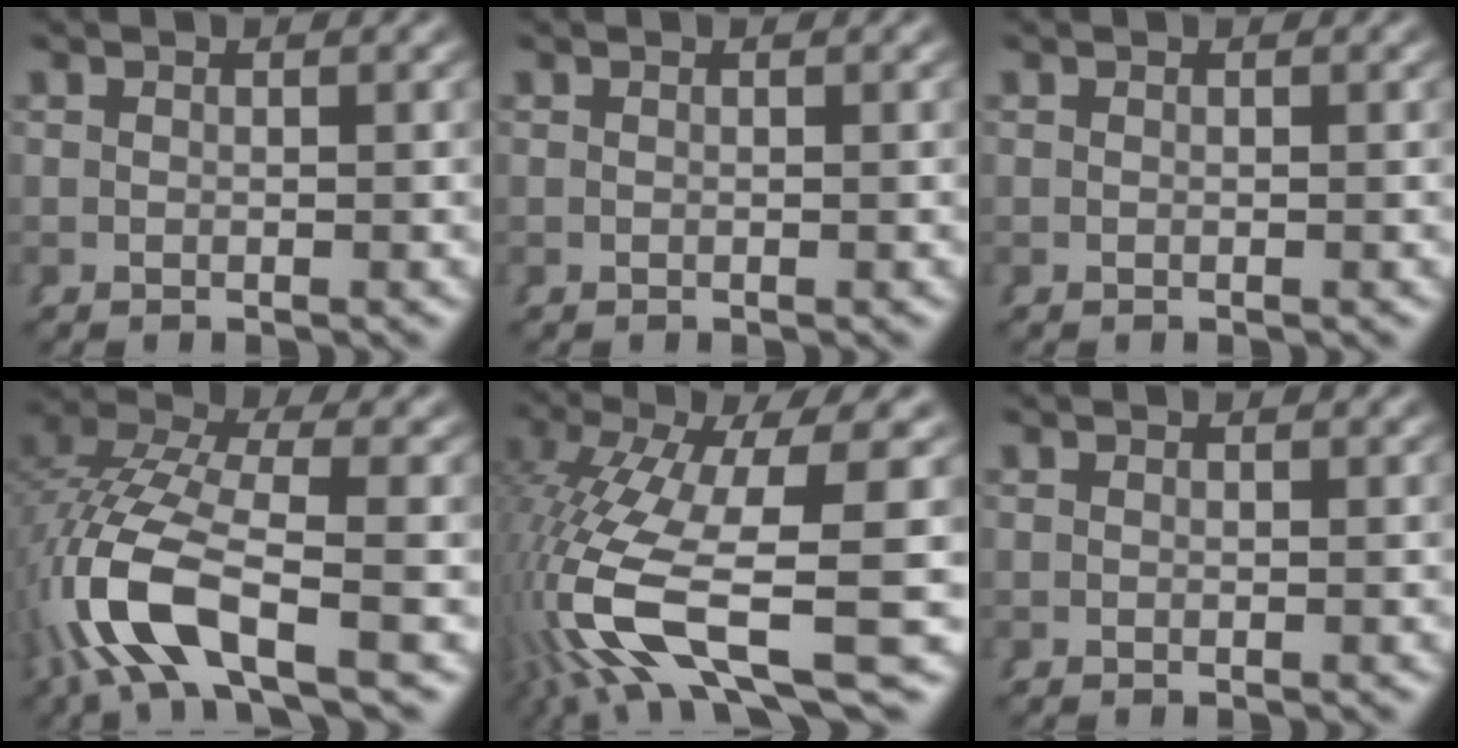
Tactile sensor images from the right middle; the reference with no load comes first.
{"total": 0.0}
{"total": 0.0}
{"total": 7.7, "force": [-1.1, 4.0, 6.5], "torque": [-0.171, -0.018, -0.012]}
{"total": 10.2, "force": [-2.6, 3.6, 9.2], "torque": [-0.192, -0.033, -0.016]}
{"total": 0.0}